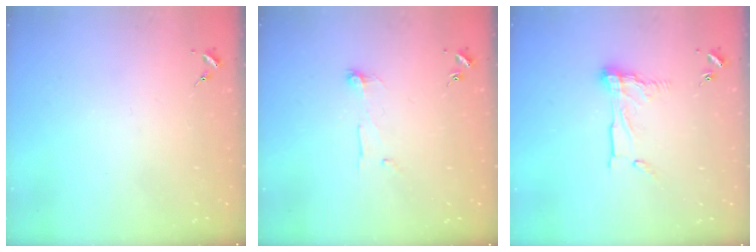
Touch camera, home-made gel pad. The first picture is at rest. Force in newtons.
{"total": 6.2, "press": 6.2, "slide": 0.4}
{"total": 11.1, "press": 11.0, "slide": 0.9}